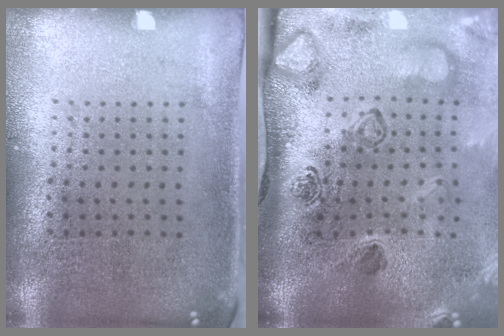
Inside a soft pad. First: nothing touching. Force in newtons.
{"total": 4.5, "press": 3.1, "slide": 3.3}